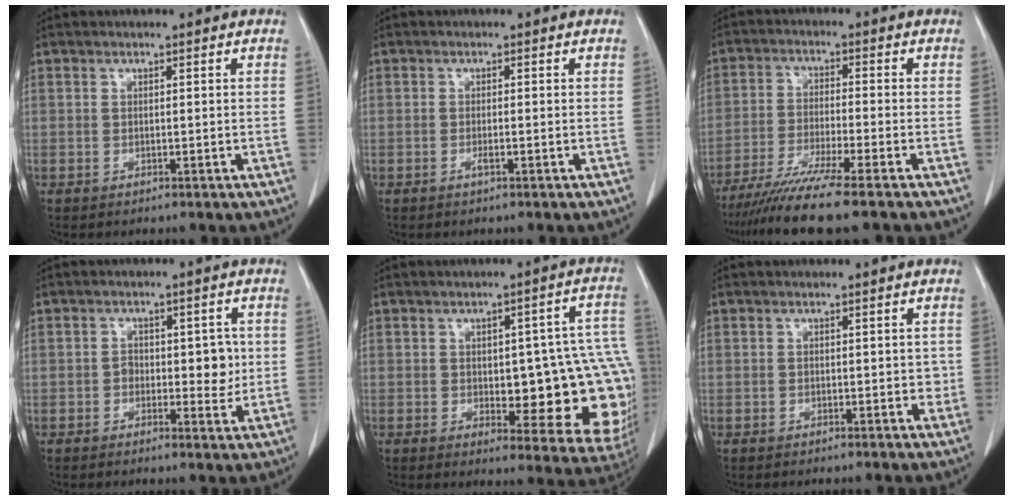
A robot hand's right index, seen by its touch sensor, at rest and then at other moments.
{"total": 1.0, "force": [-0.5, 0.0, 0.9], "torque": [-0.019, 0.001, -0.008]}
{"total": 10.2, "force": [-8.0, -1.5, 6.0], "torque": [-0.097, -0.032, -0.134]}
{"total": 5.1, "force": [-0.3, 2.9, 4.1], "torque": [-0.041, 0.006, -0.003]}
{"total": 19.7, "force": [-2.2, 6.6, 18.4], "torque": [-0.145, 0.033, 0.000]}
{"total": 1.2, "force": [-0.3, 0.8, 0.9], "torque": [-0.003, 0.004, -0.003]}